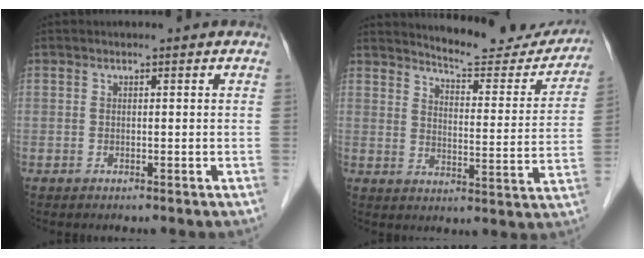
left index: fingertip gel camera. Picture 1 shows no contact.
{"total": 15.3, "force": [14.6, 2.5, 3.6], "torque": [-0.038, -0.054, 0.175]}